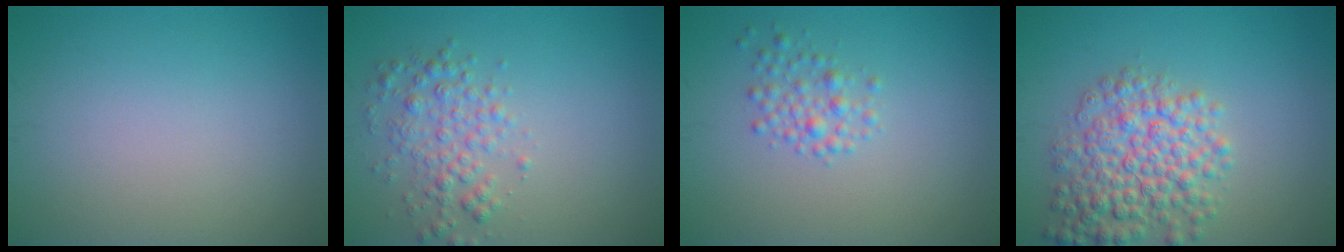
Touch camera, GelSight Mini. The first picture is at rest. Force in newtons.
{"total": 2.9, "press": 2.9, "slide": 0.1}
{"total": 1.9, "press": 1.9, "slide": 0.1}
{"total": 6.2, "press": 6.2, "slide": 0.2}